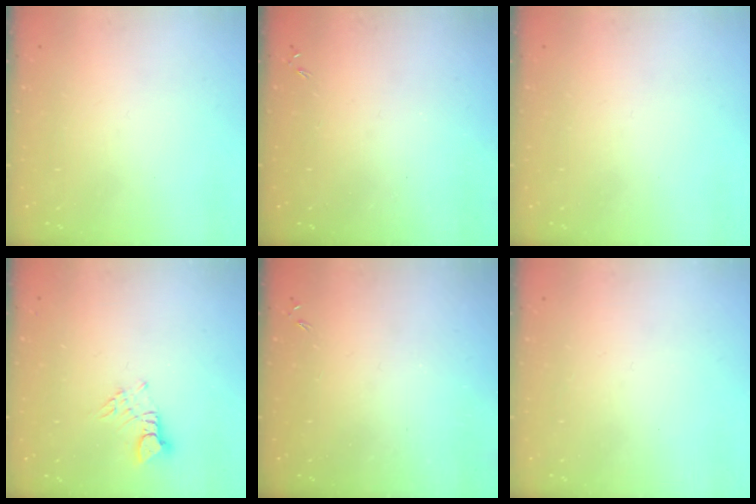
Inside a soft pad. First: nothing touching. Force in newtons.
{"total": 0.0}
{"total": 0.0}
{"total": 3.2, "press": 3.2, "slide": 0.2}
{"total": 0.0}
{"total": 0.0}